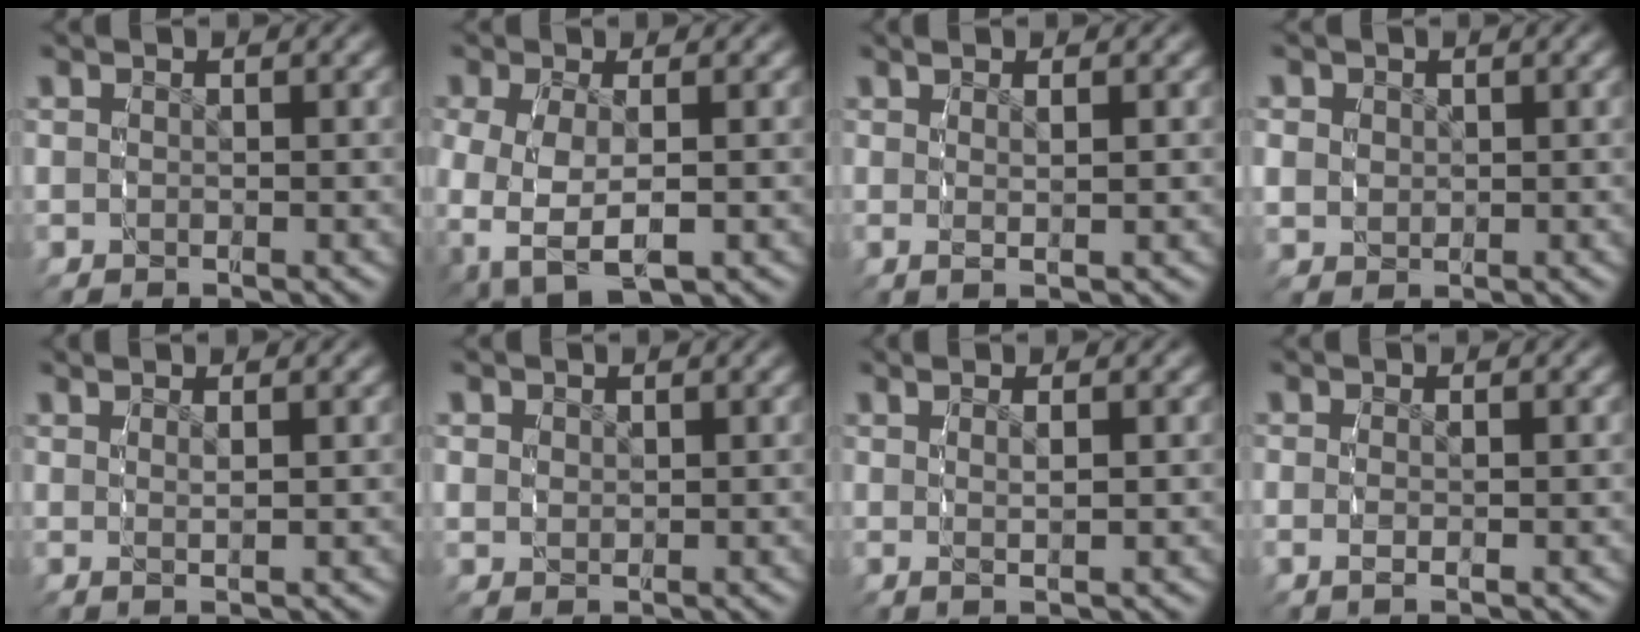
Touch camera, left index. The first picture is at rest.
{"total": 7.3, "force": [-2.2, 4.8, 5.0], "torque": [-0.140, -0.047, -0.009]}
{"total": 2.0, "force": [0.8, -0.2, 1.9], "torque": [-0.027, -0.001, 0.017]}
{"total": 2.7, "force": [0.3, 2.5, 1.1], "torque": [-0.031, -0.015, 0.017]}
{"total": 1.7, "force": [1.0, -0.5, 1.3], "torque": [-0.014, -0.002, 0.024]}
{"total": 1.0, "force": [0.7, 0.6, 0.4], "torque": [-0.010, -0.011, 0.025]}
{"total": 2.3, "force": [0.9, 0.0, 2.1], "torque": [-0.023, 0.004, 0.016]}
{"total": 1.3, "force": [-0.5, 0.2, 1.2], "torque": [-0.029, -0.009, -0.003]}